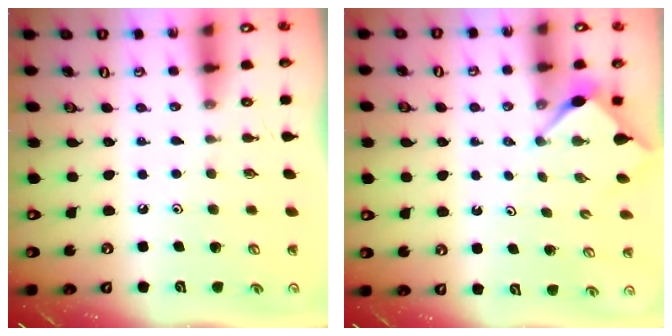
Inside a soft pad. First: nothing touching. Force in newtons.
{"total": 2.8, "press": 2.8, "slide": 0.3}